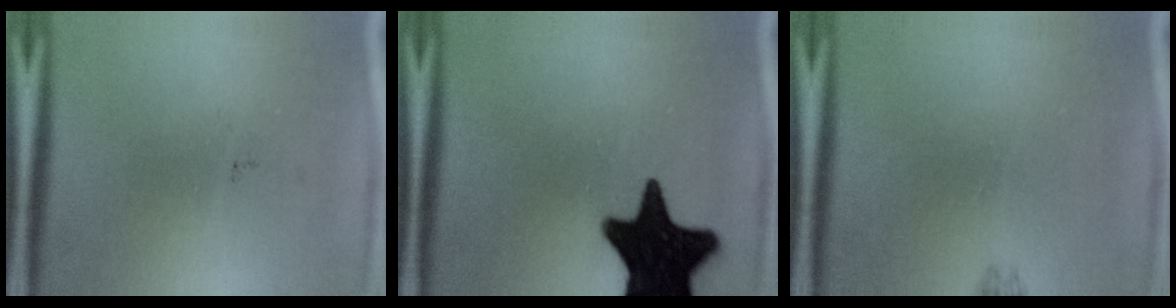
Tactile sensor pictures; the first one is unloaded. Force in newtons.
{"total": 18.6}
{"total": 0.7}